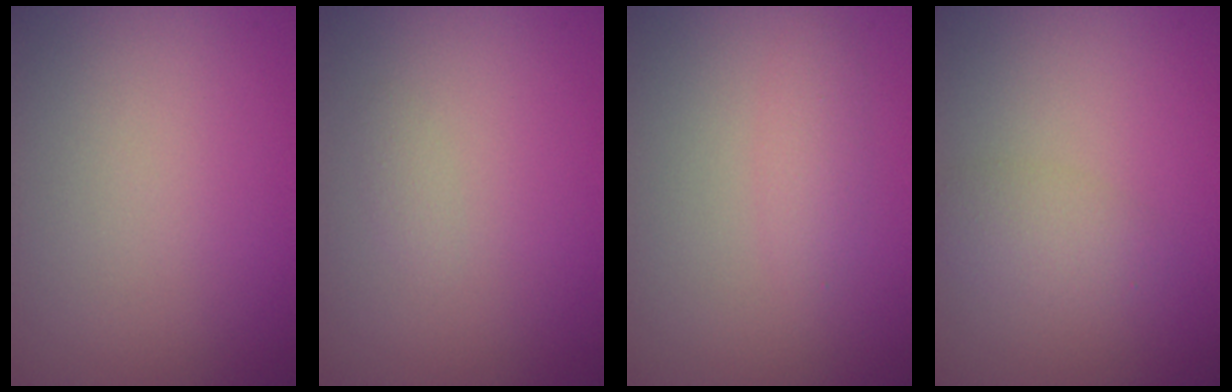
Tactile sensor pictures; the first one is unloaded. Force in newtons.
{"total": 0.6, "press": 0.6, "slide": 0.0}
{"total": 1.4, "press": 1.4, "slide": 0.1}
{"total": 2.0, "press": 2.0, "slide": 0.1}